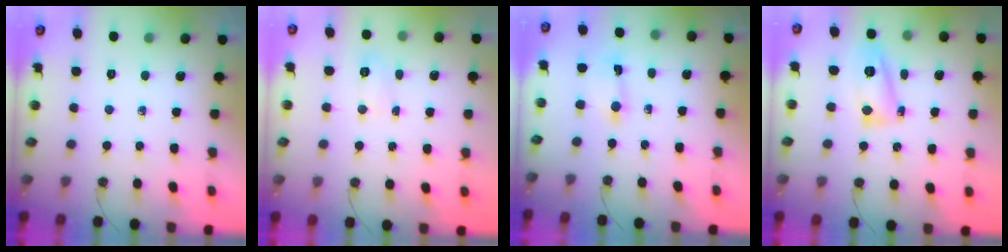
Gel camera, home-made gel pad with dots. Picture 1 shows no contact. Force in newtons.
{"total": 4.0, "press": 3.9, "slide": 0.5}
{"total": 2.0, "press": 2.0, "slide": 0.2}
{"total": 11.9, "press": 11.8, "slide": 1.2}